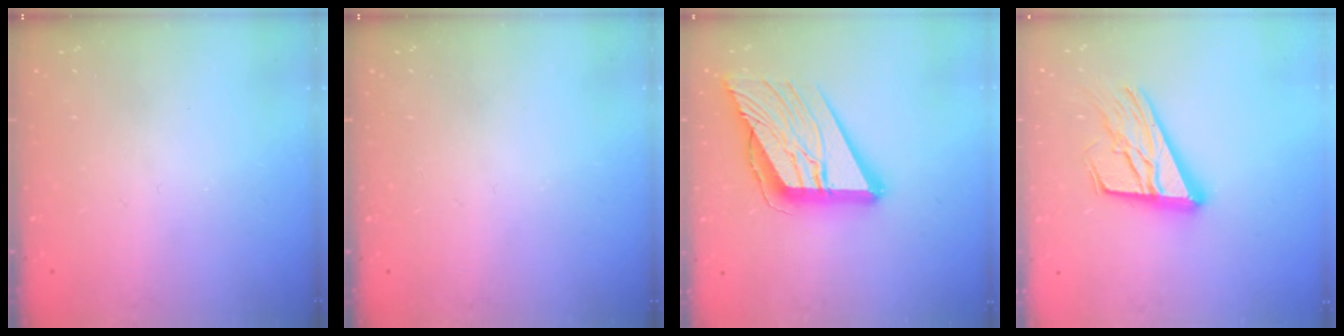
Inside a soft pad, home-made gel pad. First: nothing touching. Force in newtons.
{"total": 0.0}
{"total": 24.5, "press": 24.3, "slide": 3.0}
{"total": 18.0, "press": 17.9, "slide": 1.8}